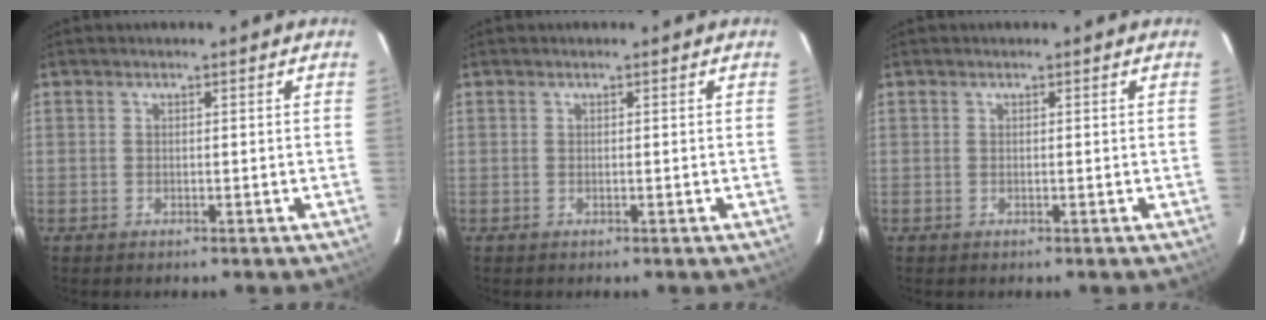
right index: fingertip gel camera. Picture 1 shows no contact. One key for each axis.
{"total": 0.0}
{"total": 0.0}